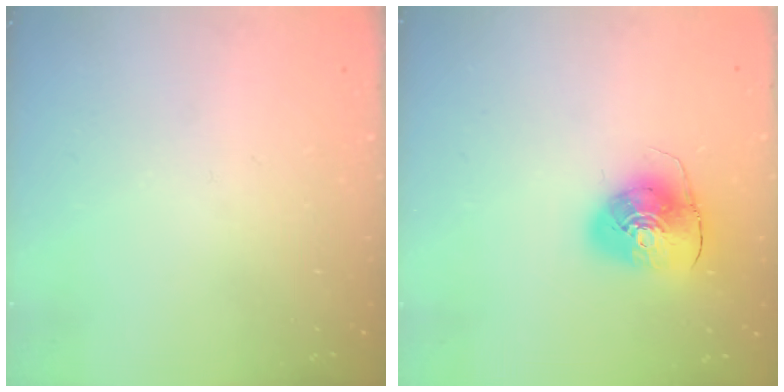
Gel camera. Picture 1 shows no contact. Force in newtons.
{"total": 9.9, "press": 9.8, "slide": 1.6}